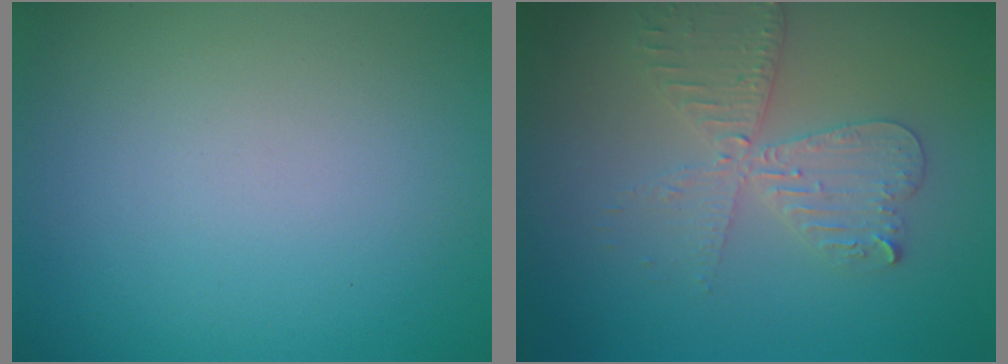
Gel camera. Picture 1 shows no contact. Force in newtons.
{"total": 4.0, "press": 3.4, "slide": 2.1}